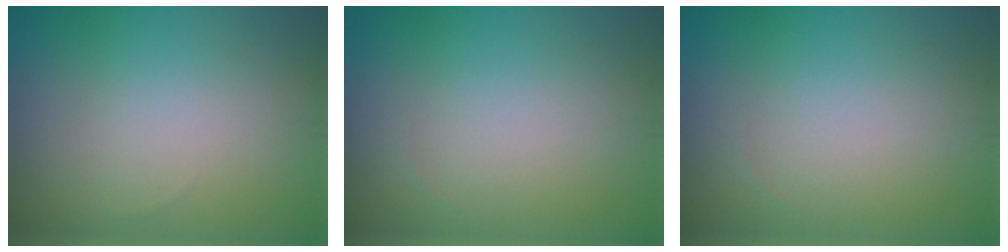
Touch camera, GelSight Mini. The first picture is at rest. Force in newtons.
{"total": 0.0}
{"total": 0.0}